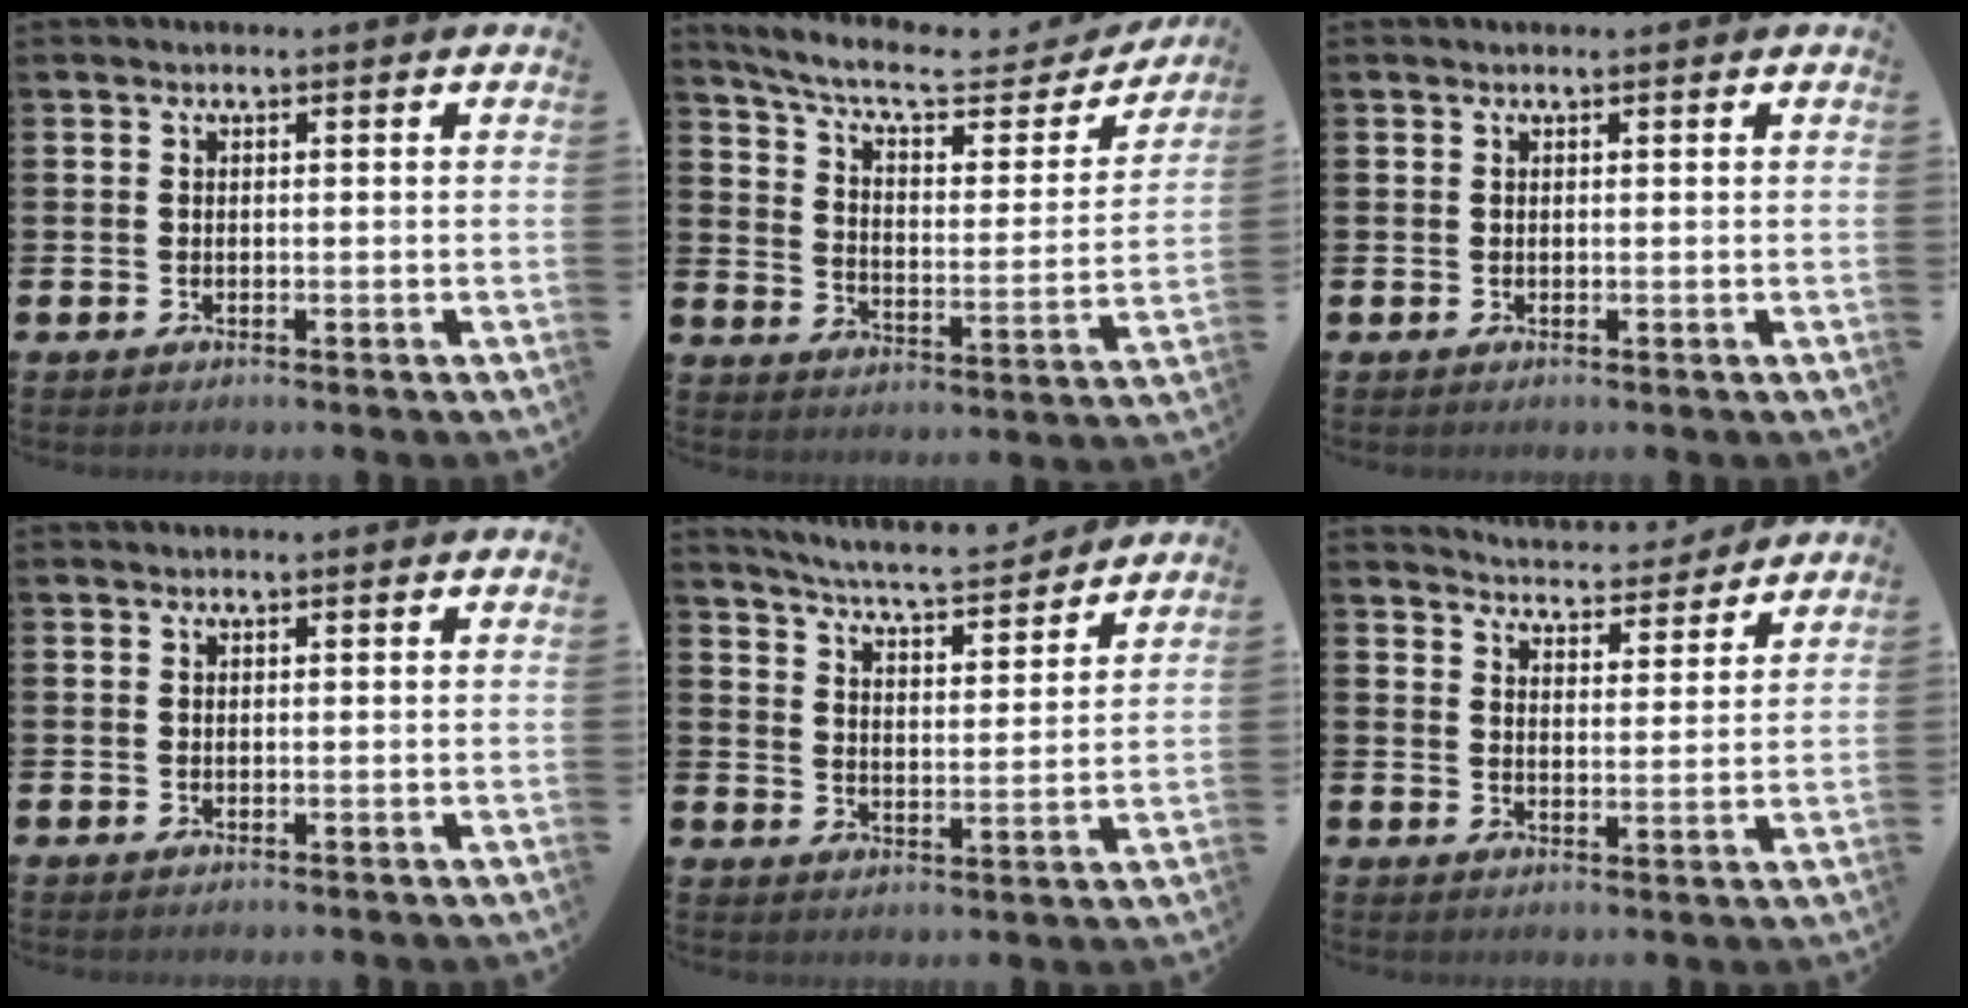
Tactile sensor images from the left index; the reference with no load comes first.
{"total": 9.2, "force": [7.8, 2.7, 4.1], "torque": [-0.103, -0.050, 0.128]}
{"total": 0.0}
{"total": 0.0}
{"total": 6.2, "force": [6.0, 0.1, 1.4], "torque": [-0.046, -0.047, 0.101]}
{"total": 4.8, "force": [4.8, 0.5, -0.1], "torque": [-0.014, -0.037, 0.083]}